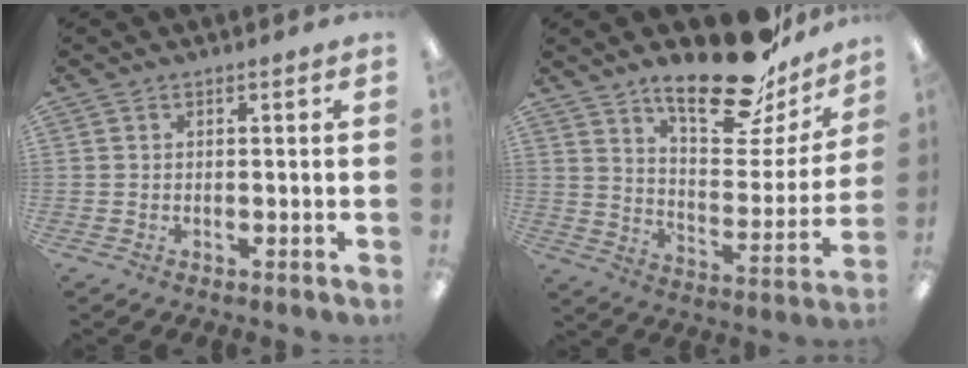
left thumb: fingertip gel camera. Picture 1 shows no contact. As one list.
[{"total": 22.3, "force": [17.3, 7.3, 12.0], "torque": [-0.173, -0.116, 0.287]}]